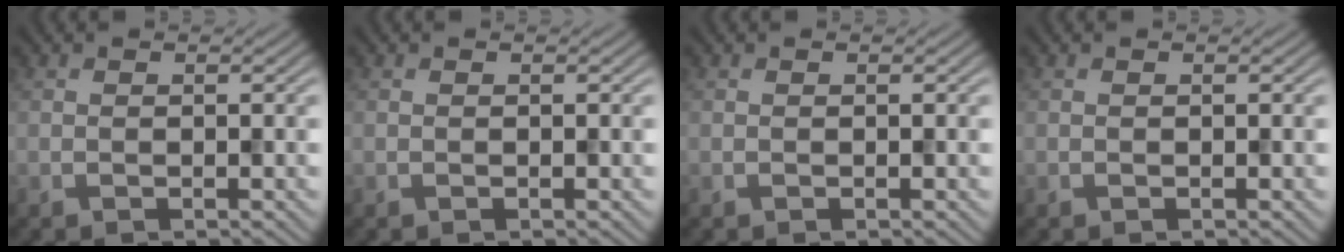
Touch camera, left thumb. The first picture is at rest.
{"total": 0.0}
{"total": 0.0}
{"total": 0.0}